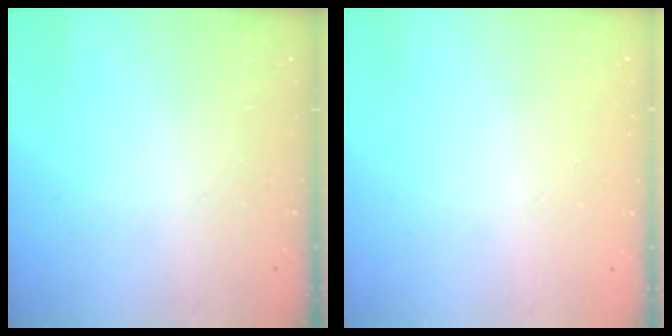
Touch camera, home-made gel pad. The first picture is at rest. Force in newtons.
{"total": 0.5, "press": 0.5, "slide": 0.1}